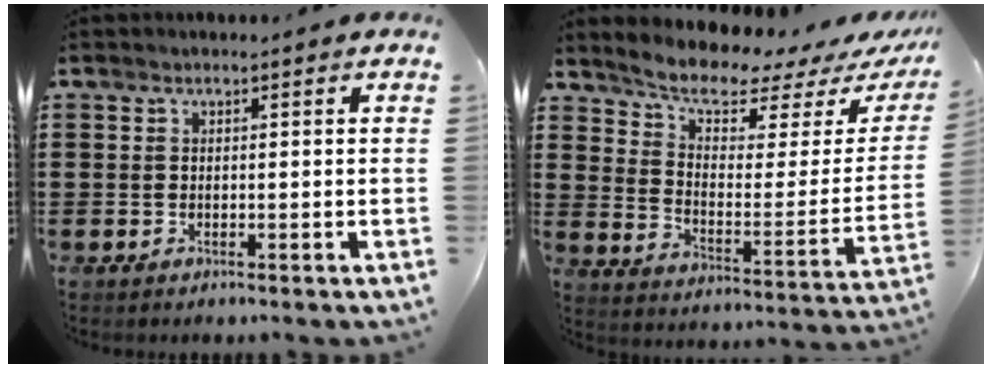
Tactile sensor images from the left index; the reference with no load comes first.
{"total": 6.6, "force": [5.9, 1.6, 2.6], "torque": [-0.075, -0.045, 0.098]}